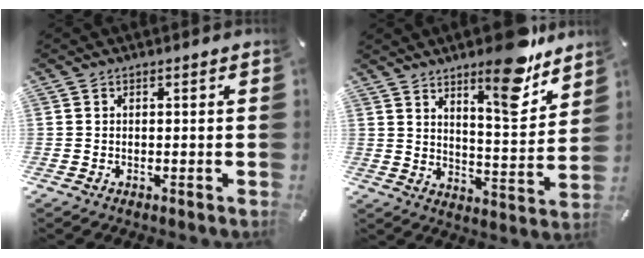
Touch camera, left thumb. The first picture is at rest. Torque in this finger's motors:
{"motor_torque": [0.89, -0.34, 1.08, -1.04, -0.02]}